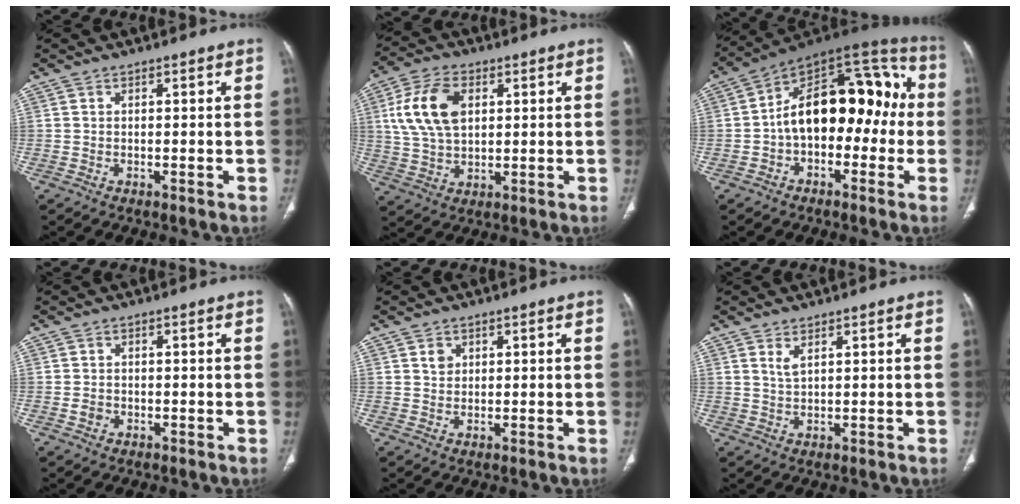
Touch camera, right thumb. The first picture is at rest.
{"total": 12.5, "force": [3.2, 7.8, 9.3], "torque": [-0.175, 0.003, 0.061]}
{"total": 20.4, "force": [-0.9, 12.1, 16.4], "torque": [-0.205, 0.062, -0.026]}
{"total": 1.7, "force": [-0.6, 1.4, 0.8], "torque": [-0.012, 0.005, -0.010]}
{"total": 1.9, "force": [0.8, 1.5, 0.8], "torque": [-0.006, -0.004, 0.014]}
{"total": 2.0, "force": [1.2, 0.7, 1.5], "torque": [-0.032, -0.006, 0.029]}